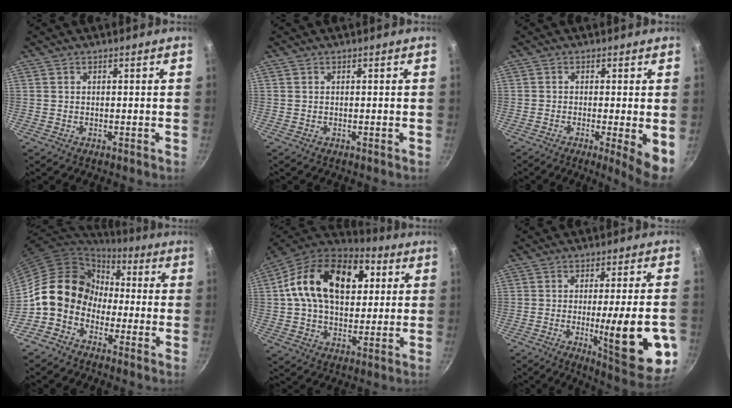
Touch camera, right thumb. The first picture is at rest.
{"total": 0.0}
{"total": 6.3, "force": [-1.2, 0.9, 6.1], "torque": [-0.083, -0.010, -0.016]}
{"total": 12.4, "force": [-2.6, 10.4, 6.2], "torque": [-0.063, 0.044, -0.066]}
{"total": 22.6, "force": [5.4, 14.8, 16.2], "torque": [-0.245, 0.014, 0.073]}
{"total": 18.6, "force": [-4.5, 3.9, 17.6], "torque": [-0.219, -0.002, -0.056]}